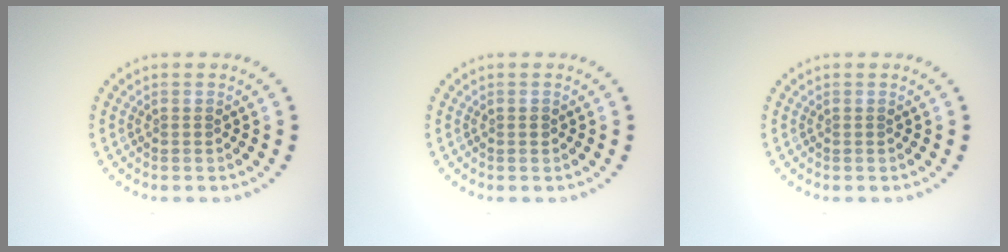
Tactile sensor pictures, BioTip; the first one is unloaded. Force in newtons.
{"total": 0.6, "press": 0.6, "slide": 0.1}
{"total": 0.0}